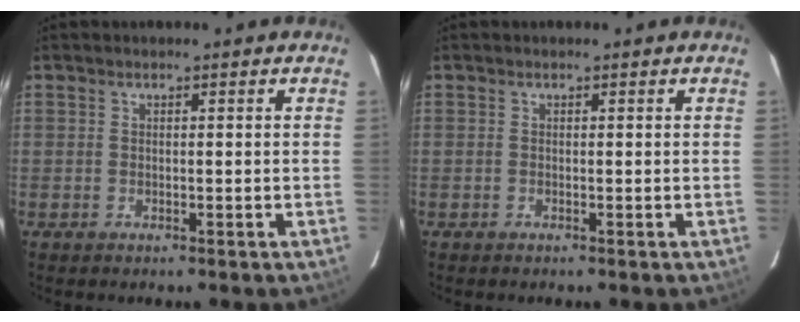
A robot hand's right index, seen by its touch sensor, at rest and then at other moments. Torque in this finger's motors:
{"motor_torque": [0.15, 0.11, 0.04, 0.01]}